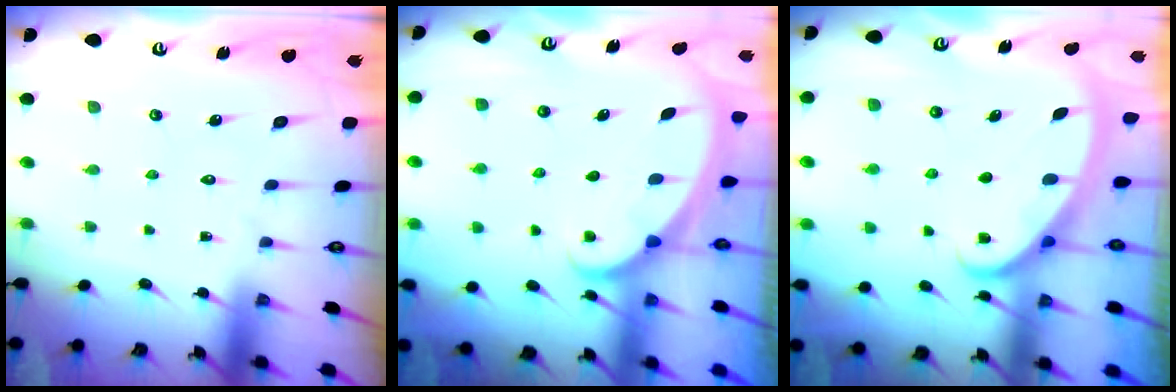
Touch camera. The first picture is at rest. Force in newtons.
{"total": 1.5, "press": 1.5, "slide": 0.1}
{"total": 2.6, "press": 2.6, "slide": 0.4}